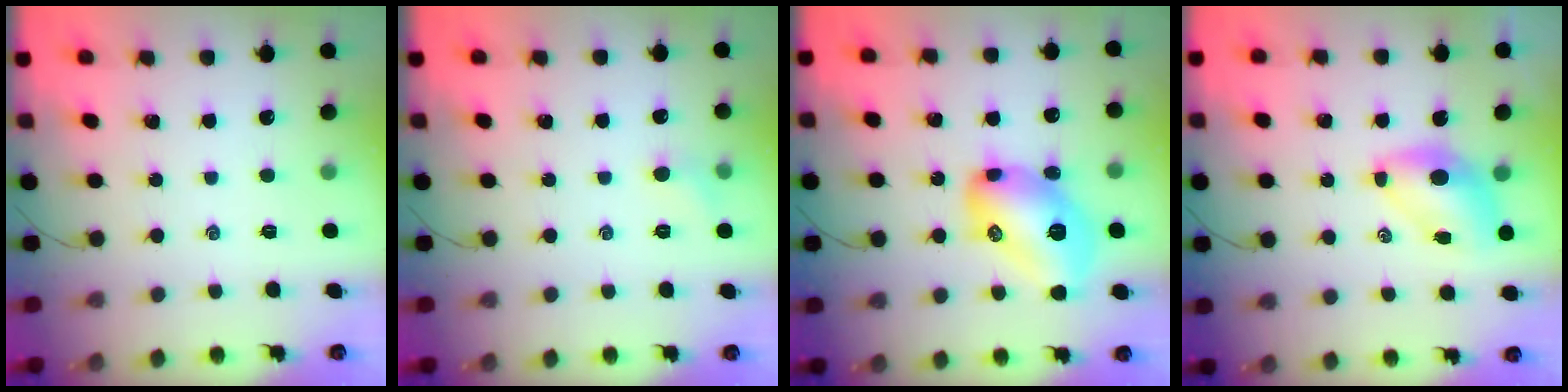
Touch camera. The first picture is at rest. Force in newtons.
{"total": 4.5, "press": 4.2, "slide": 1.4}
{"total": 16.9, "press": 16.9, "slide": 0.5}
{"total": 6.7, "press": 6.6, "slide": 1.0}